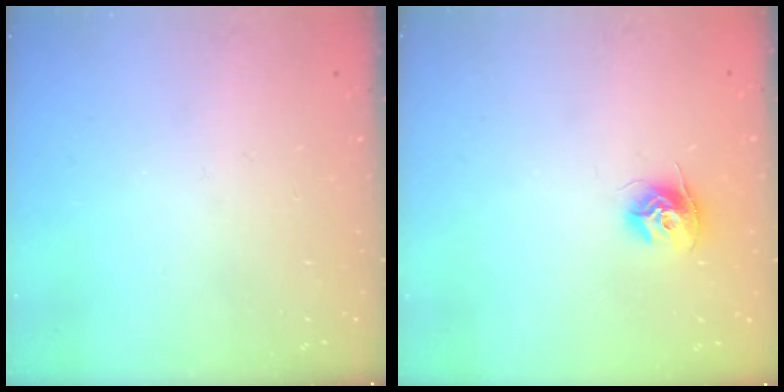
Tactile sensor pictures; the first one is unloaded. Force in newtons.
{"total": 9.7, "press": 9.7, "slide": 0.5}